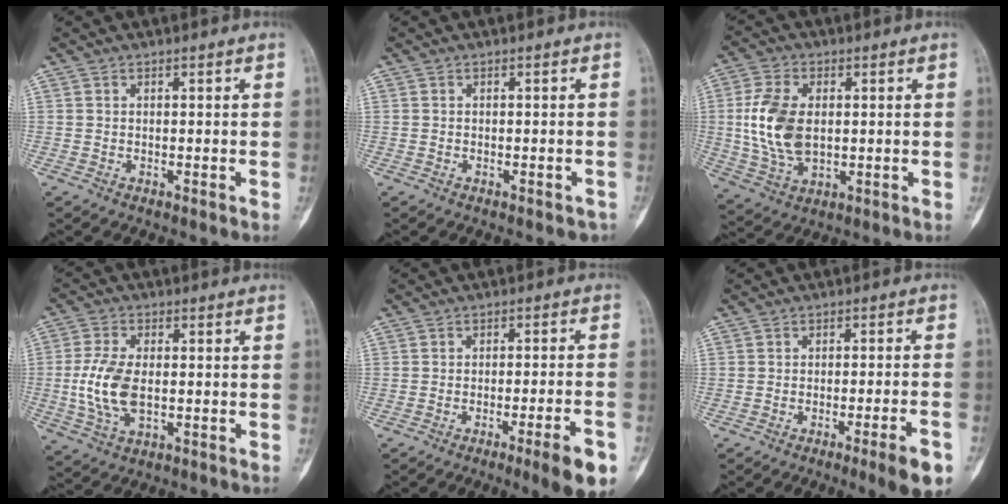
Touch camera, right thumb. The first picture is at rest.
{"total": 1.6, "force": [-1.3, 0.7, 0.5], "torque": [-0.009, 0.008, -0.014]}
{"total": 12.1, "force": [0.8, 7.3, 9.6], "torque": [-0.197, -0.004, 0.021]}
{"total": 9.6, "force": [-0.8, 5.1, 8.1], "torque": [-0.174, -0.001, -0.015]}
{"total": 9.2, "force": [-5.0, 0.8, 7.7], "torque": [-0.105, 0.013, -0.069]}
{"total": 7.8, "force": [-4.3, 0.5, 6.5], "torque": [-0.090, 0.011, -0.059]}